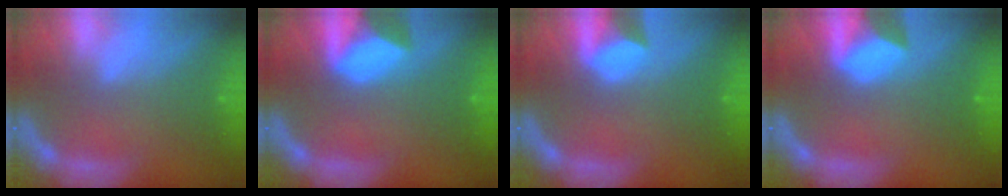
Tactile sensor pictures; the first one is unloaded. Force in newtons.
{"total": 5.9}
{"total": 3.0}
{"total": 4.4}